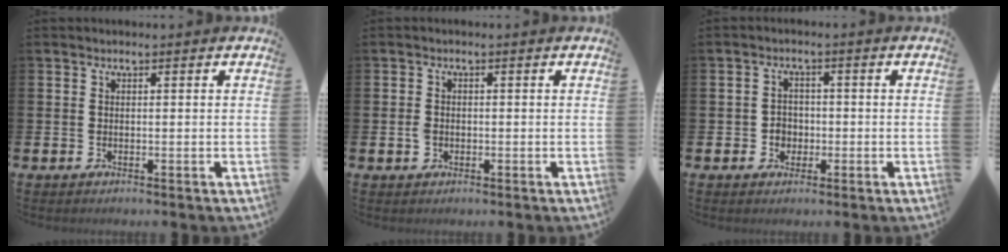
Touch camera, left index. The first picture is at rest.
{"total": 1.5, "force": [-0.3, 1.3, 0.7], "torque": [-0.009, 0.005, -0.009]}
{"total": 2.6, "force": [-0.7, 2.4, 0.7], "torque": [-0.007, 0.001, -0.022]}